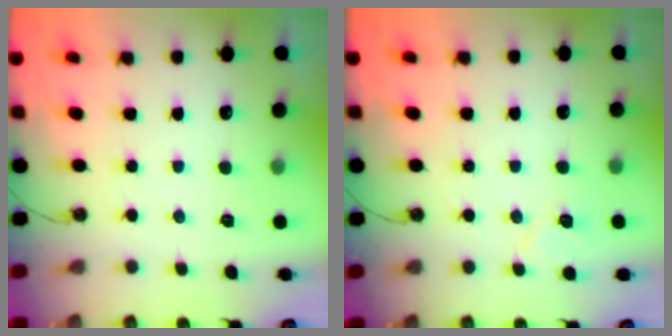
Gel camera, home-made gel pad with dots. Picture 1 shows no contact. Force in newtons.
{"total": 6.4, "press": 6.4, "slide": 0.5}